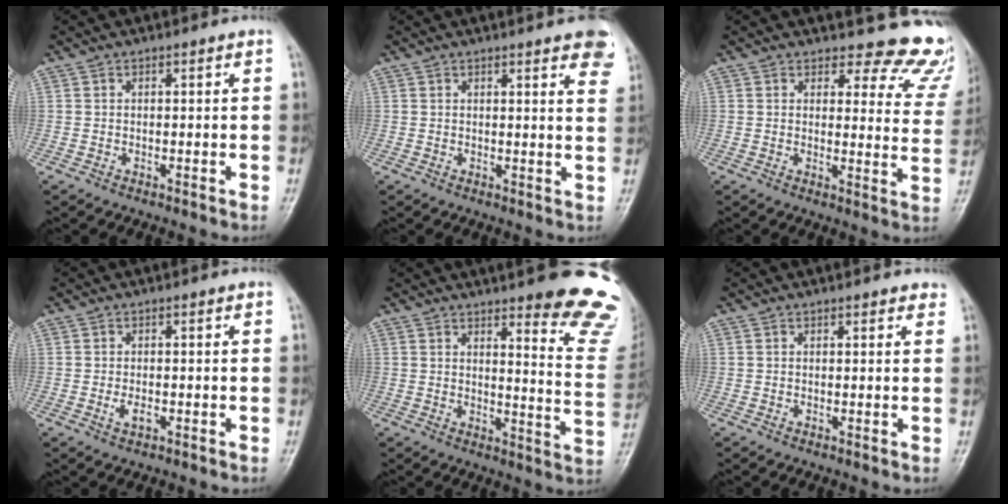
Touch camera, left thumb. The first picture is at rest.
{"total": 9.1, "force": [6.0, 2.0, 6.5], "torque": [-0.057, -0.016, 0.060]}
{"total": 14.2, "force": [13.3, 4.6, 1.3], "torque": [0.043, -0.127, 0.115]}
{"total": 2.0, "force": [-0.5, 1.0, 1.7], "torque": [-0.030, -0.001, -0.008]}
{"total": 18.2, "force": [14.2, 3.2, 11.1], "torque": [-0.102, -0.111, 0.160]}
{"total": 2.0, "force": [1.6, 0.8, 0.9], "torque": [0.005, -0.001, 0.014]}